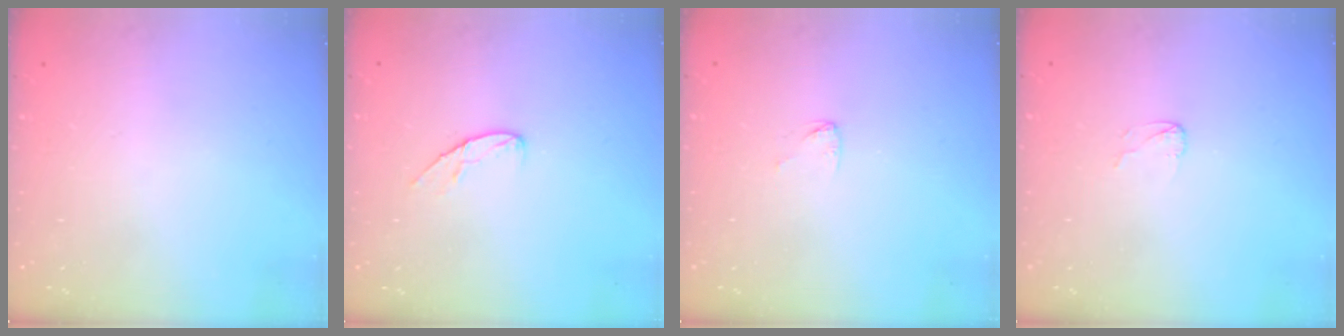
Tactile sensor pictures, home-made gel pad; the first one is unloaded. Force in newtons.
{"total": 6.7, "press": 6.7, "slide": 0.6}
{"total": 3.4, "press": 3.4, "slide": 0.2}
{"total": 2.6, "press": 2.6, "slide": 0.2}